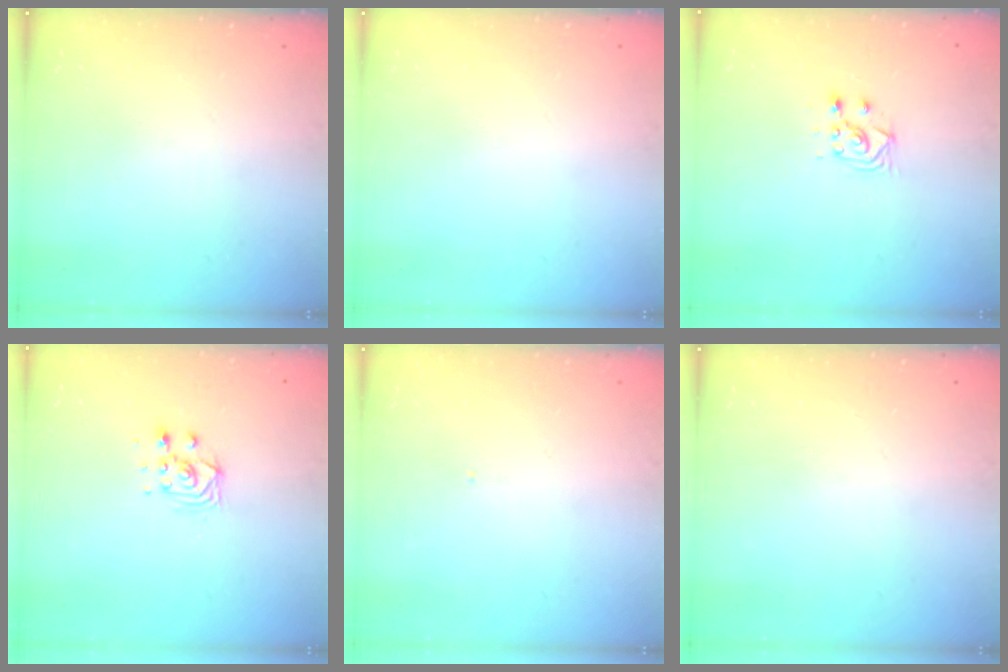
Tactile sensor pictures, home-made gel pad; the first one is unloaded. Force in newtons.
{"total": 0.0}
{"total": 3.5, "press": 3.4, "slide": 0.9}
{"total": 7.3, "press": 7.3, "slide": 0.4}
{"total": 0.0}
{"total": 0.0}